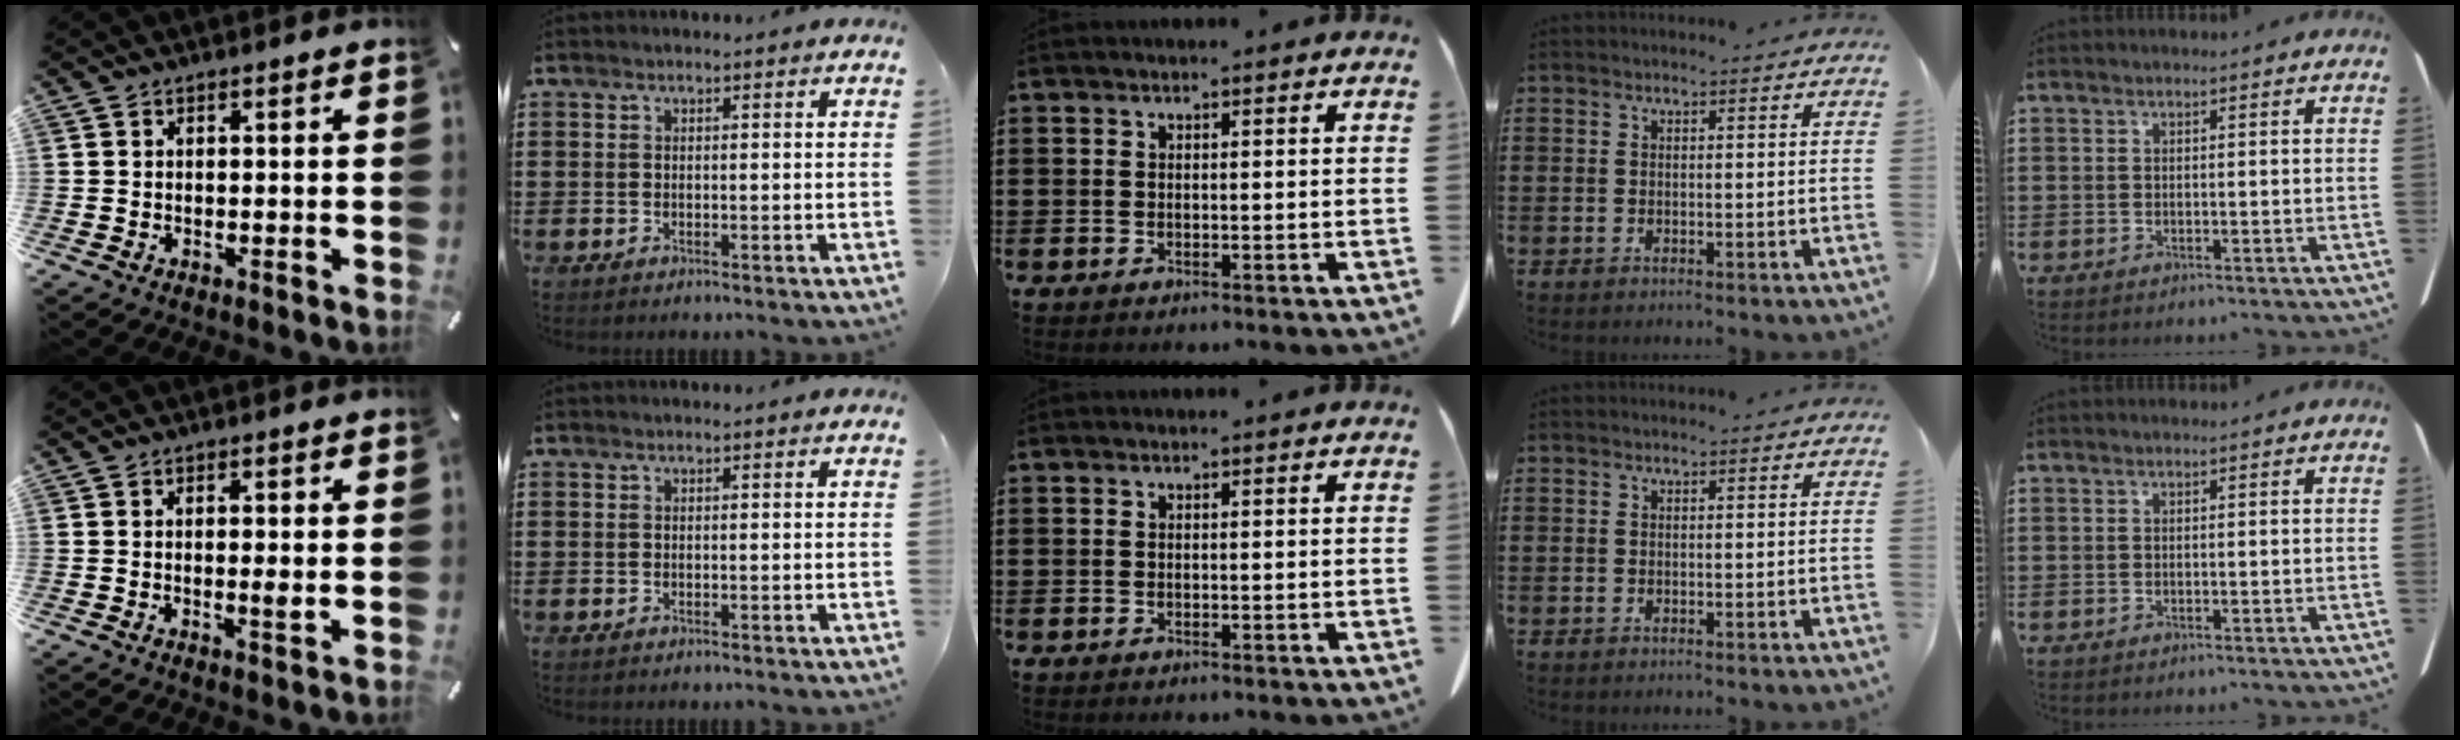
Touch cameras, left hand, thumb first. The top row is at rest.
{"thumb": {"total": 2.8, "force": [-0.2, 0.5, 2.8], "torque": [-0.047, -0.003, -0.005]}}